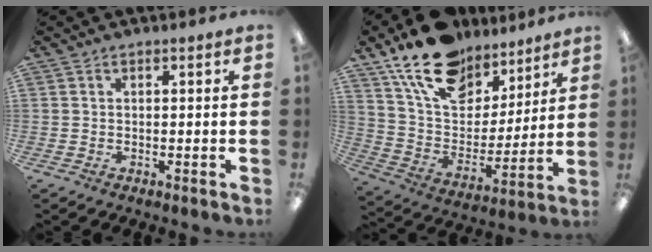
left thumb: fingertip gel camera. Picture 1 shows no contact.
{"total": 18.5, "force": [13.5, 10.0, 7.8], "torque": [-0.156, -0.074, 0.250]}